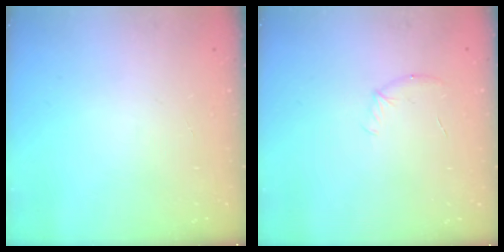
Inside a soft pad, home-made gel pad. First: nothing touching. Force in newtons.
{"total": 5.5, "press": 5.3, "slide": 1.4}